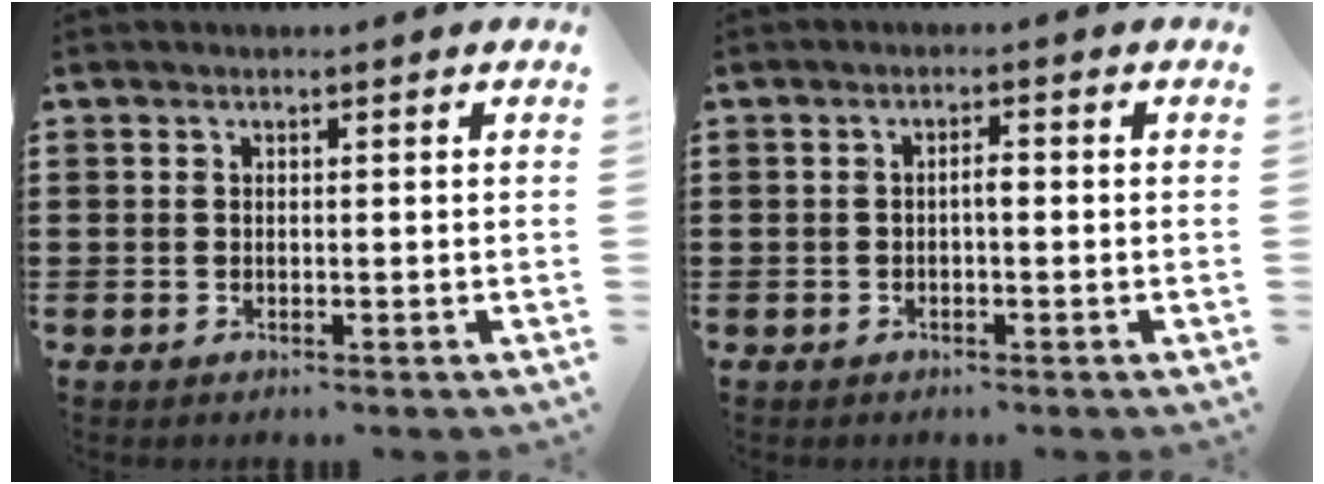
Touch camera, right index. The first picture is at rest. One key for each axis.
{"total": 1.5, "fx": -0.3, "fy": 0.4, "fz": 1.4, "tx": -0.027, "ty": 0.002, "tz": -0.007}